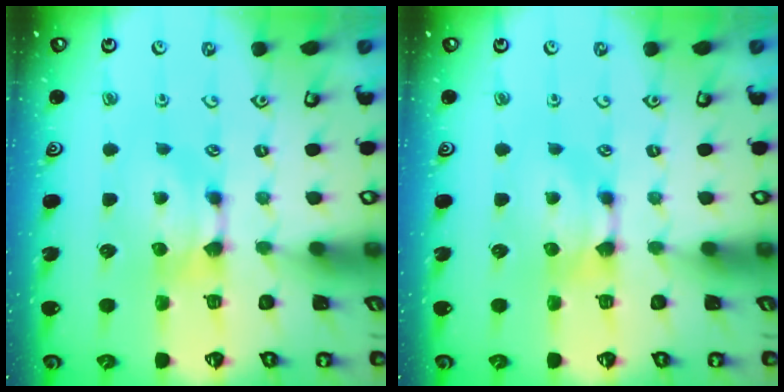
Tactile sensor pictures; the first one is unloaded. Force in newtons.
{"total": 0.0}